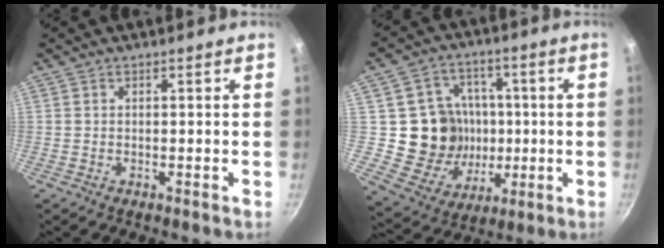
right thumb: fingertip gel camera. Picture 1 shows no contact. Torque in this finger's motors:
{"motor_torque": [0.84, 1.91, 0.49, -0.69, 0.00]}